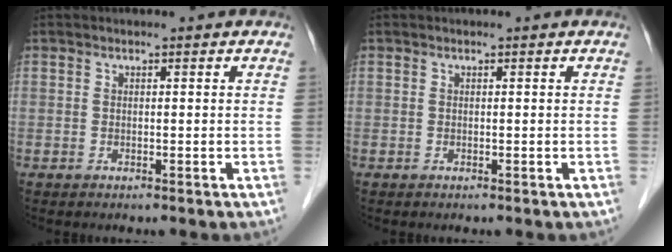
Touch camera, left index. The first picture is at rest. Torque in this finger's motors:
{"motor_torque": [0.00, 0.00, 0.00, 0.00]}